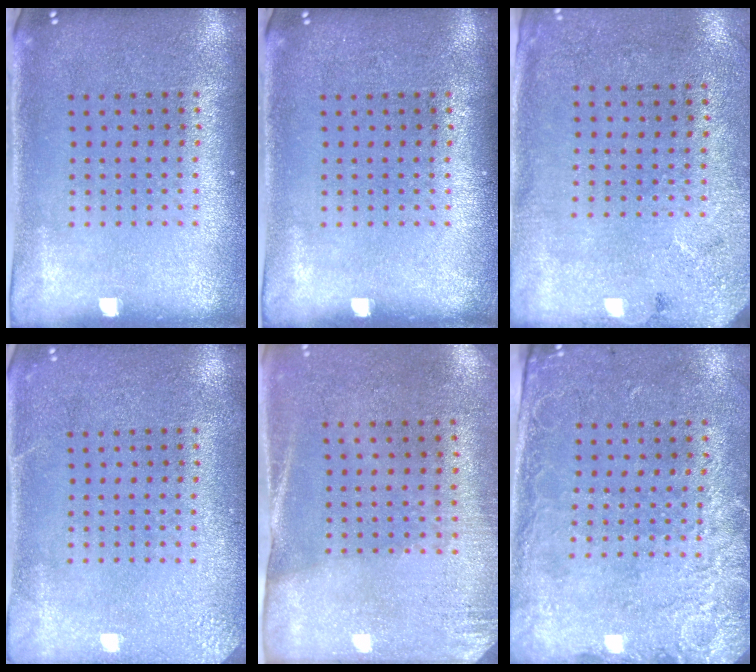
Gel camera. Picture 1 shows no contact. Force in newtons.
{"total": 0.0}
{"total": 2.7, "press": 2.2, "slide": 1.7}
{"total": 2.7, "press": 2.6, "slide": 0.2}
{"total": 2.7, "press": 2.4, "slide": 1.3}
{"total": 2.6, "press": 2.0, "slide": 1.7}